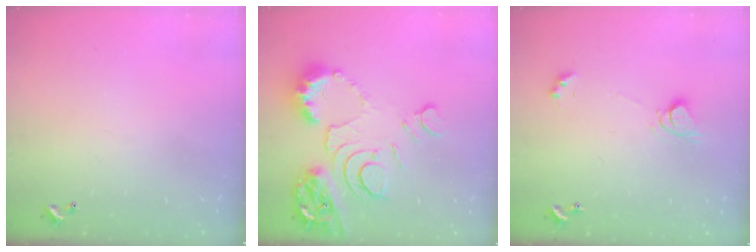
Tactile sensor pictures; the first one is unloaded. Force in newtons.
{"total": 14.0, "press": 13.9, "slide": 1.5}
{"total": 6.2, "press": 6.2, "slide": 0.6}